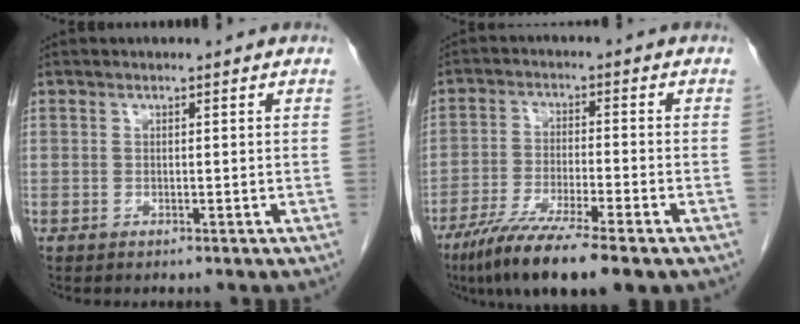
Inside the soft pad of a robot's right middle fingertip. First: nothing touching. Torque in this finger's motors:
{"motor_torque": [0.94, -0.90, 0.21, 0.12]}